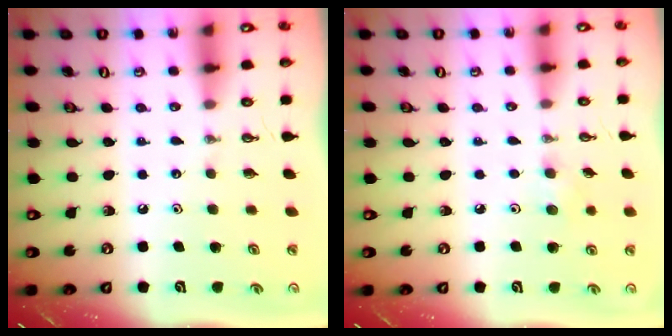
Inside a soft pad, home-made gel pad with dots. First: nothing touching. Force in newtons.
{"total": 5.0, "press": 4.8, "slide": 1.4}